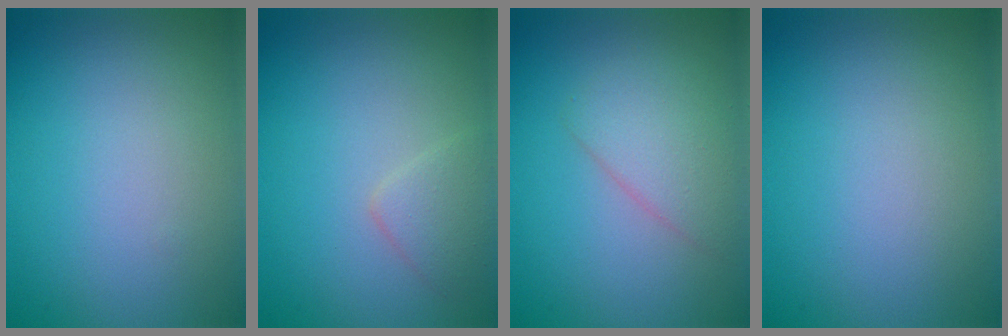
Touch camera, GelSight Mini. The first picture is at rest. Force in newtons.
{"total": 1.9, "press": 1.9, "slide": 0.0}
{"total": 2.8, "press": 2.7, "slide": 0.2}
{"total": 0.0}